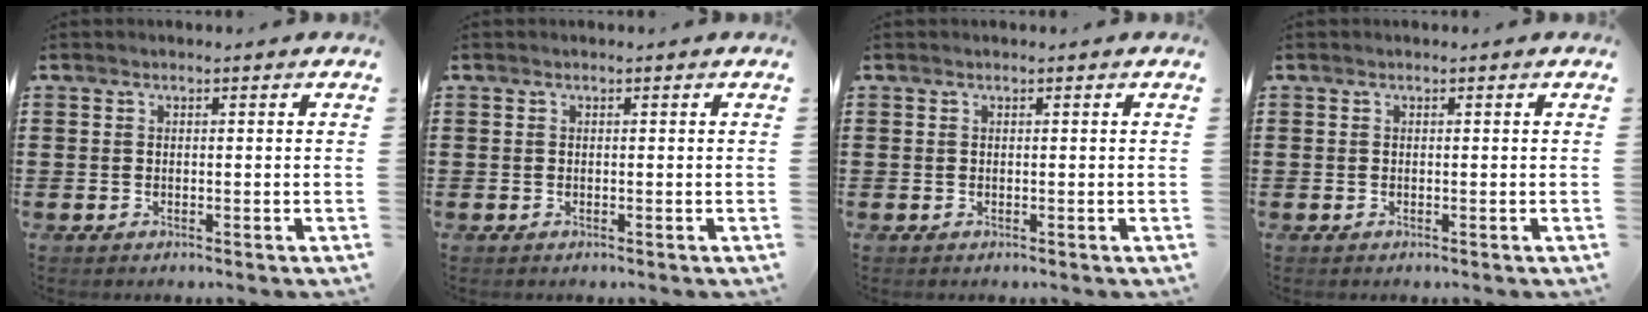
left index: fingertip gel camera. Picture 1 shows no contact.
{"total": 0.0}
{"total": 0.0}
{"total": 0.0}